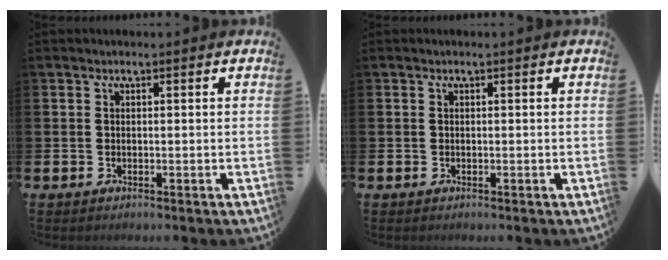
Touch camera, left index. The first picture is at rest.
{"total": 0.0}